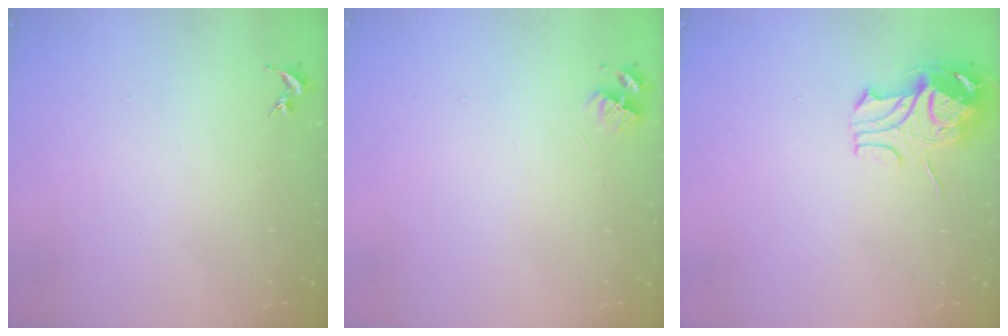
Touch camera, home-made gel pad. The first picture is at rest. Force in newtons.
{"total": 4.5, "press": 4.4, "slide": 0.6}
{"total": 9.6, "press": 9.6, "slide": 1.1}